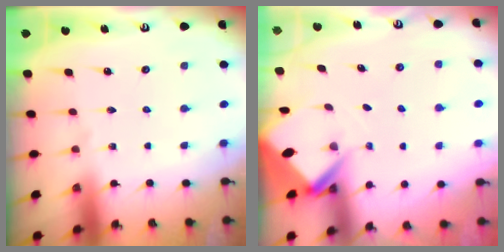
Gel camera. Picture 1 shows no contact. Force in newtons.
{"total": 2.7, "press": 2.7, "slide": 0.1}